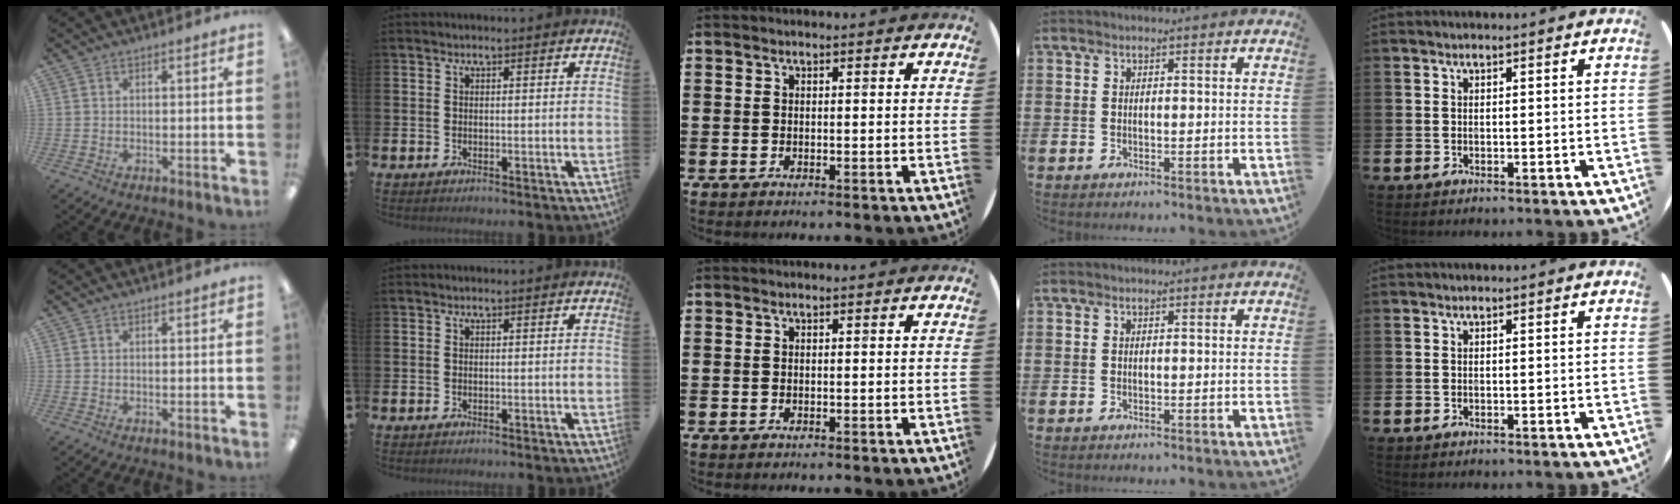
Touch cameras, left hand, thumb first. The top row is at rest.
{}